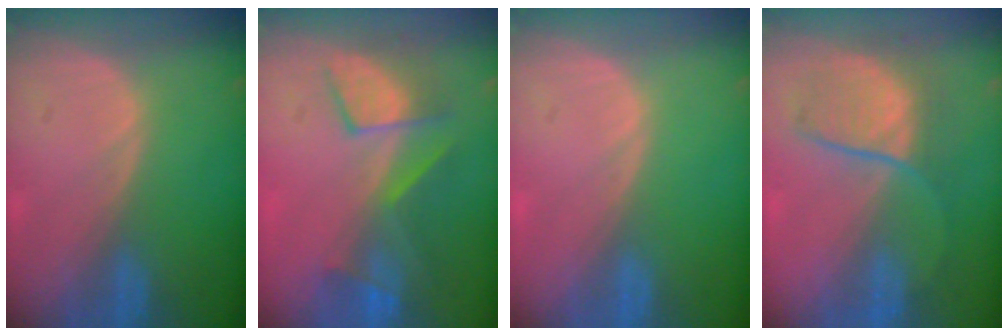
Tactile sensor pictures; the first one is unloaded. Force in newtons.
{"total": 7.6, "press": 7.1, "slide": 2.6}
{"total": 0.0}
{"total": 7.2, "press": 7.2, "slide": 0.3}